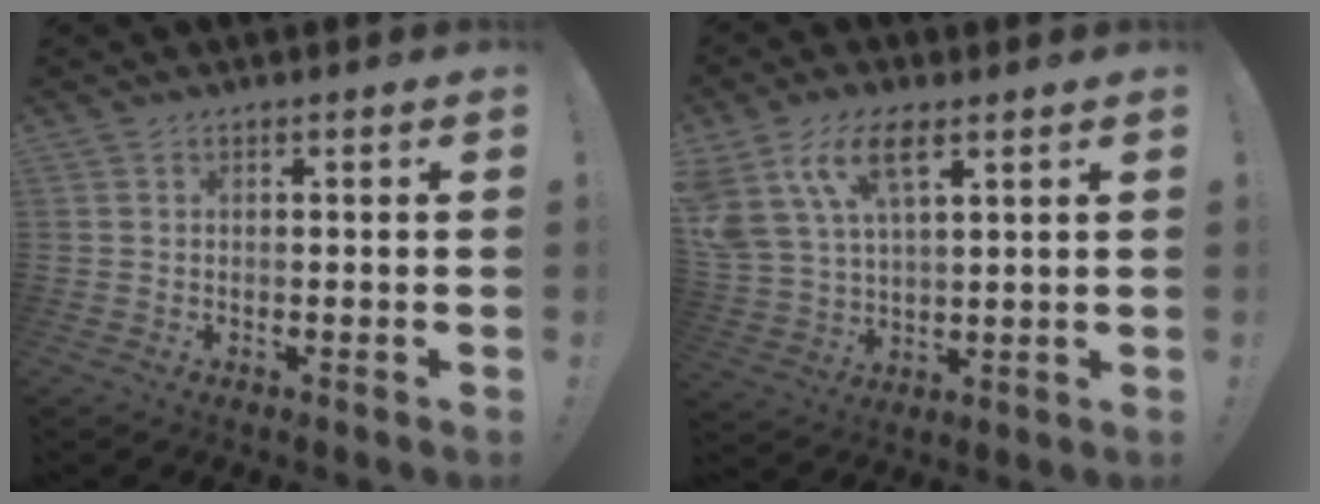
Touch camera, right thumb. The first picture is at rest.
{"total": 13.1, "force": [7.3, 6.2, 9.0], "torque": [-0.186, -0.021, 0.135]}